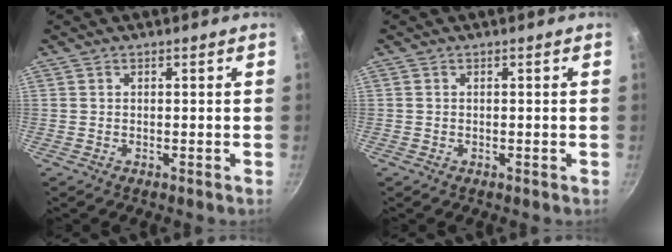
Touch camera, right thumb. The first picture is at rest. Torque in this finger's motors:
{"motor_torque": [0.20, -0.12, 0.14, -0.18, -0.01]}